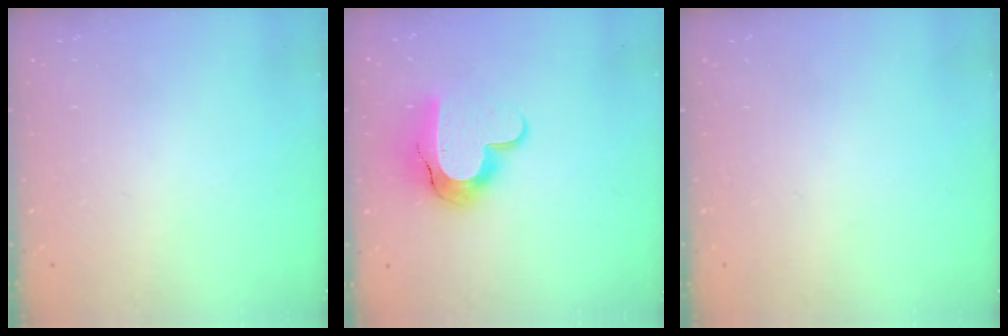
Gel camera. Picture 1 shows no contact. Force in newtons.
{"total": 13.0, "press": 13.0, "slide": 1.0}
{"total": 0.0}